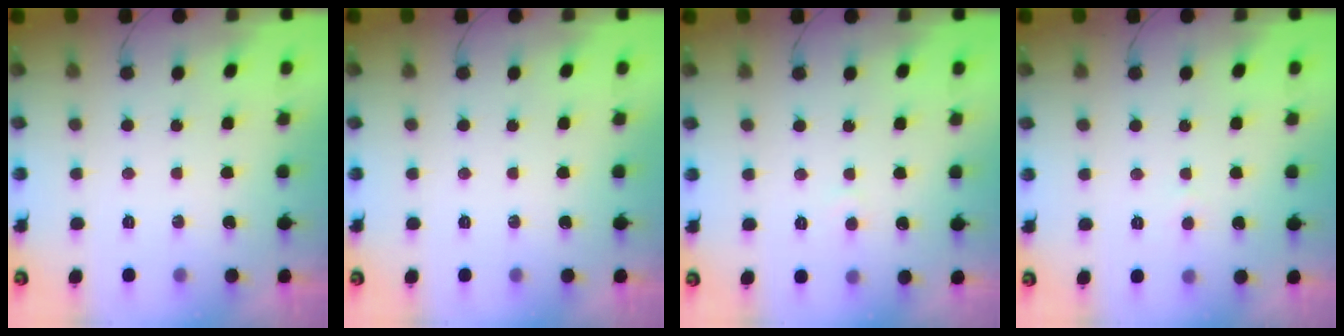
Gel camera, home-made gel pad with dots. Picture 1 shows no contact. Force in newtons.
{"total": 0.0}
{"total": 3.6, "press": 3.6, "slide": 0.3}
{"total": 2.0, "press": 2.0, "slide": 0.2}